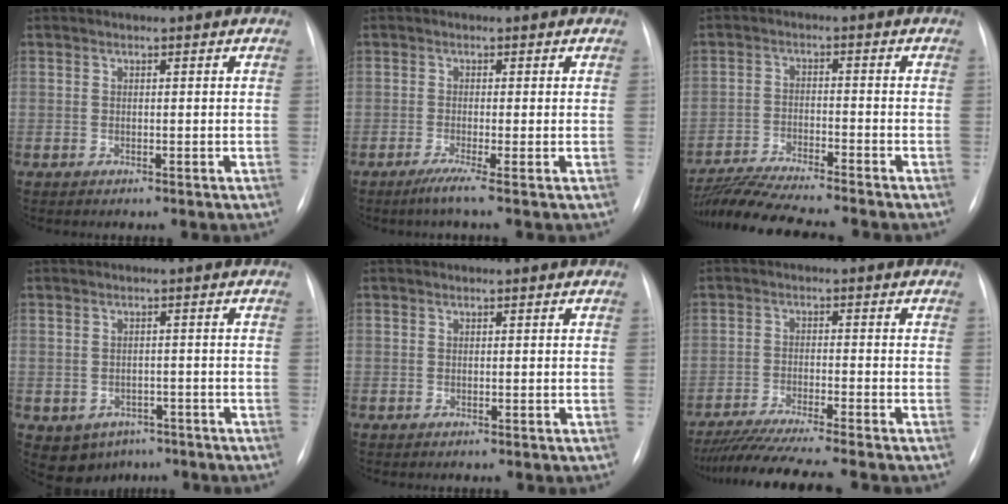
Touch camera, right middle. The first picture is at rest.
{"total": 2.2, "force": [-1.4, -0.8, 1.5], "torque": [-0.031, -0.005, -0.031]}
{"total": 12.4, "force": [-11.2, -0.1, 5.4], "torque": [-0.094, -0.015, -0.186]}
{"total": 5.7, "force": [-3.2, 4.5, 1.4], "torque": [-0.021, 0.011, -0.034]}
{"total": 0.0}
{"total": 12.1, "force": [-10.6, -1.0, 5.9], "torque": [-0.081, -0.027, -0.168]}